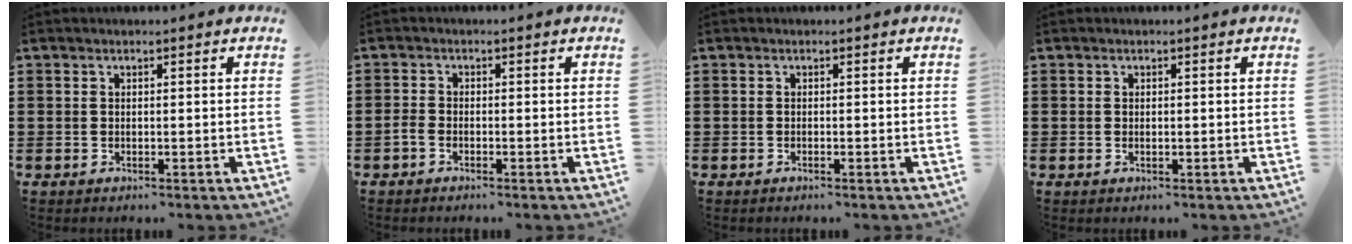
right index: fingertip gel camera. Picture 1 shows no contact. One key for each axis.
{"total": 1.3, "fx": -1.0, "fy": 0.5, "fz": 0.7, "tx": -0.022, "ty": -0.001, "tz": -0.021}
{"total": 0.0}
{"total": 0.5, "fx": 0.0, "fy": 0.2, "fz": 0.5, "tx": -0.011, "ty": -0.001, "tz": 0.000}